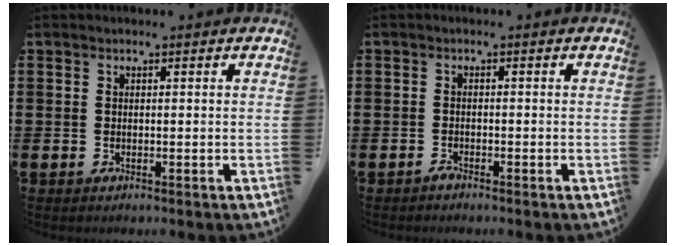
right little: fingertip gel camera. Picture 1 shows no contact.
{"total": 0.8, "force": [-0.8, 0.1, 0.1], "torque": [-0.005, -0.003, -0.015]}